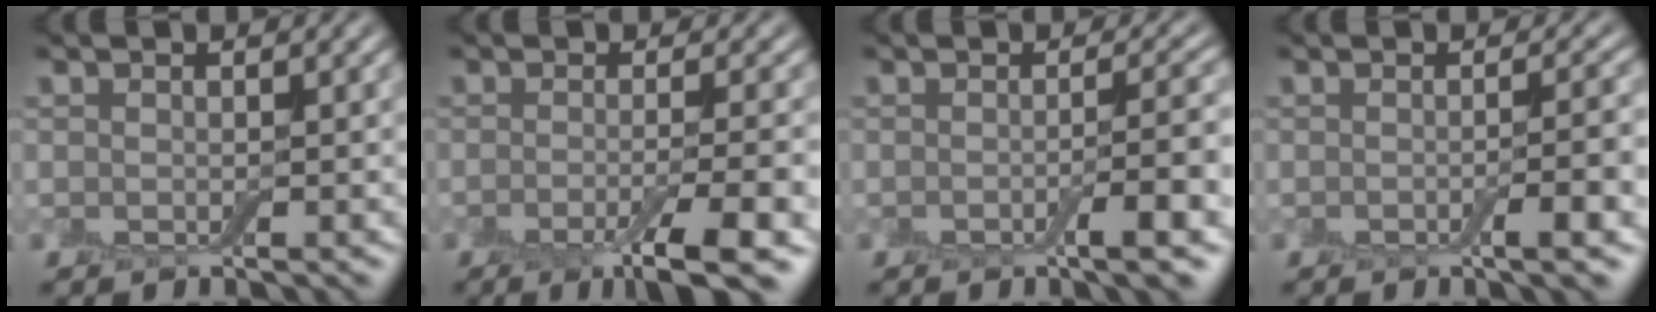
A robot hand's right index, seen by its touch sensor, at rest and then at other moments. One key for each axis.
{"total": 6.7, "fx": -3.2, "fy": 1.4, "fz": 5.8, "tx": -0.081, "ty": -0.007, "tz": -0.052}
{"total": 4.5, "fx": -1.3, "fy": 0.8, "fz": 4.3, "tx": -0.058, "ty": 0.006, "tz": -0.025}
{"total": 3.8, "fx": -0.9, "fy": 0.8, "fz": 3.6, "tx": -0.047, "ty": 0.004, "tz": -0.019}